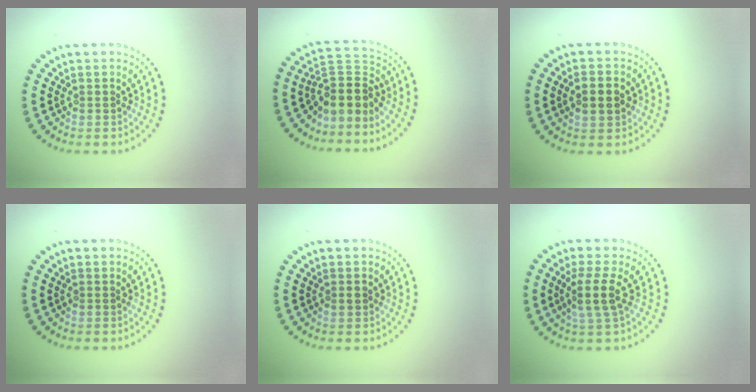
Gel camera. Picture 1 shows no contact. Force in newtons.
{"total": 4.1, "press": 3.0, "slide": 2.8}
{"total": 2.8, "press": 2.8, "slide": 0.1}
{"total": 0.0}
{"total": 0.8, "press": 0.8, "slide": 0.1}
{"total": 2.9, "press": 2.3, "slide": 1.7}